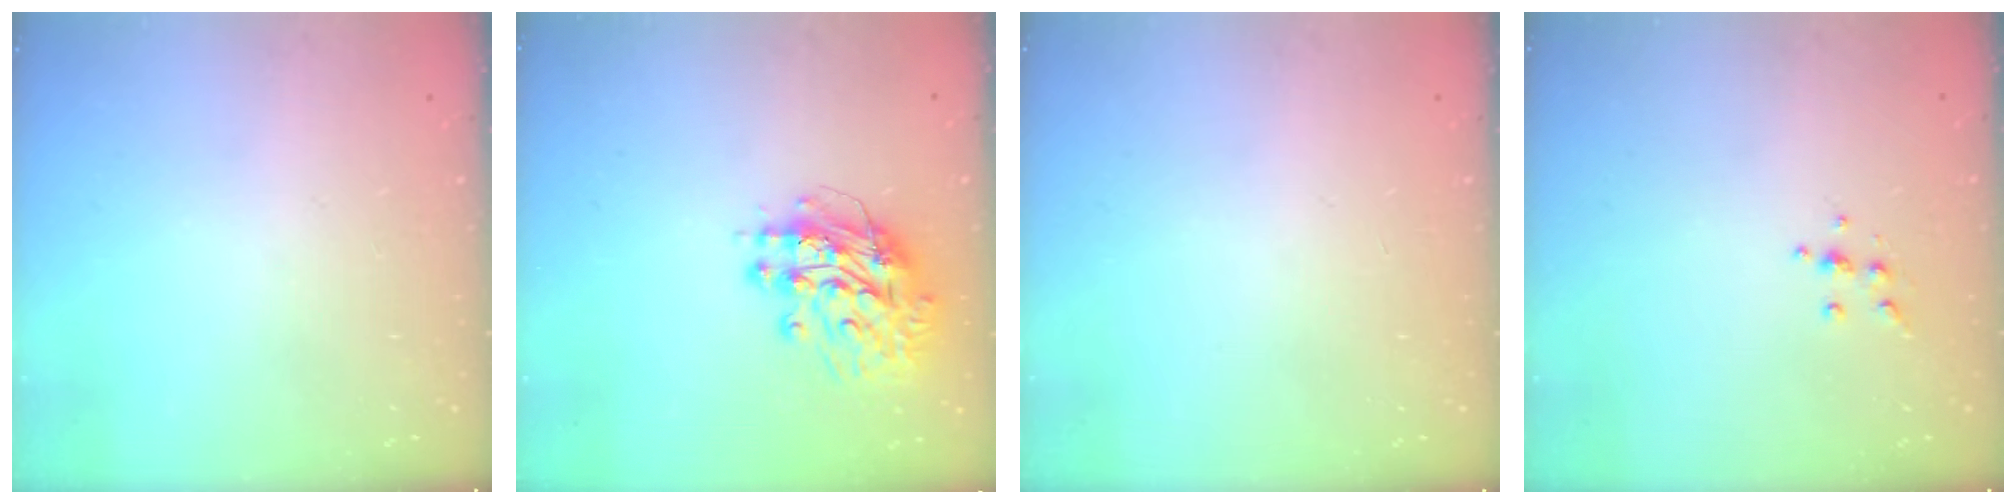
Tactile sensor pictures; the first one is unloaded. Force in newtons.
{"total": 12.5, "press": 12.4, "slide": 1.2}
{"total": 0.0}
{"total": 4.3, "press": 4.2, "slide": 1.1}